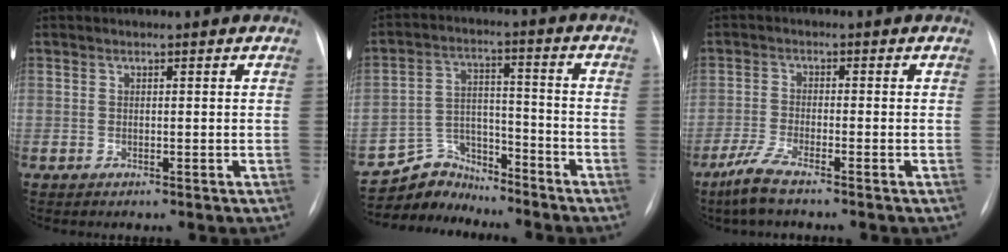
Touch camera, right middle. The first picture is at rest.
{"total": 7.7, "force": [-7.3, 2.3, -1.1], "torque": [0.019, 0.029, -0.135]}
{"total": 4.6, "force": [-3.5, 0.2, 2.9], "torque": [-0.074, -0.012, -0.076]}